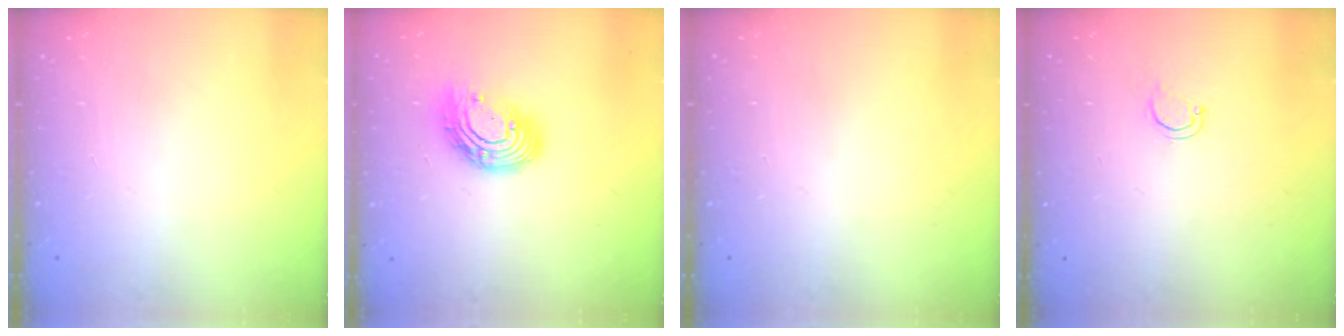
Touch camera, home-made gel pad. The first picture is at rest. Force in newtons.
{"total": 12.4, "press": 12.4, "slide": 1.1}
{"total": 0.0}
{"total": 2.8, "press": 2.8, "slide": 0.2}